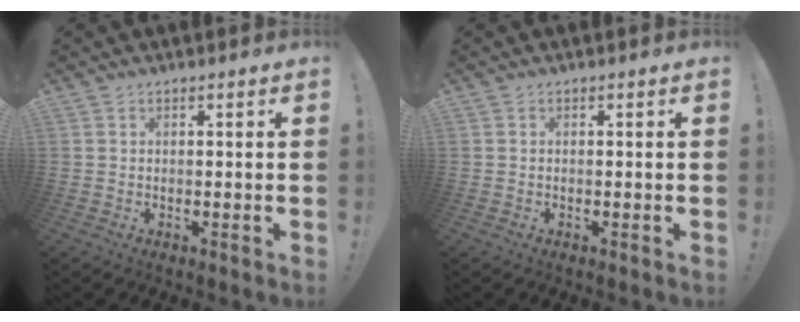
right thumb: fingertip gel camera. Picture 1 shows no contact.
{"total": 0.0}